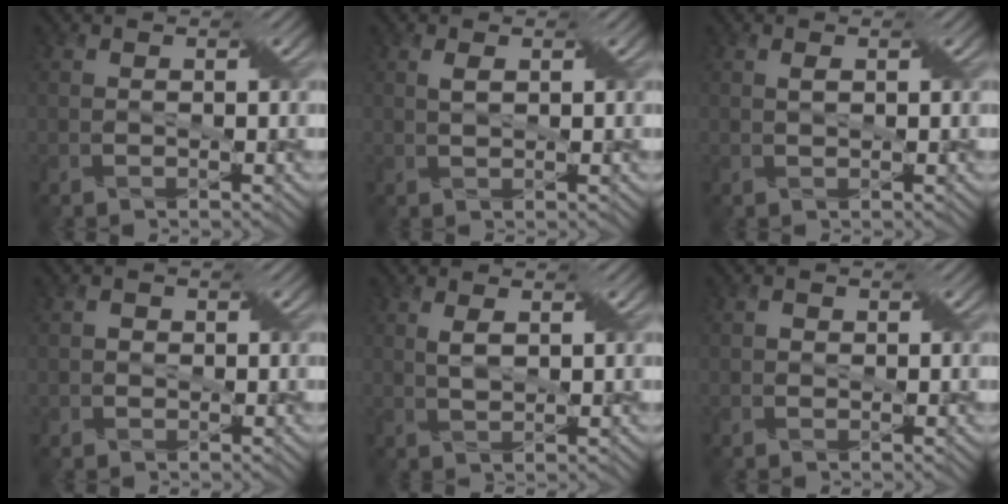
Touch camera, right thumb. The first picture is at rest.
{"total": 1.3, "force": [0.5, 0.5, 1.1], "torque": [-0.028, 0.003, 0.012]}
{"total": 0.8, "force": [0.4, 0.3, 0.7], "torque": [-0.017, 0.004, 0.007]}
{"total": 1.1, "force": [-0.1, 1.1, 0.1], "torque": [-0.002, 0.000, -0.002]}
{"total": 2.2, "force": [0.8, 0.8, 1.8], "torque": [-0.045, 0.003, 0.017]}
{"total": 0.6, "force": [0.0, 0.6, 0.2], "torque": [-0.004, 0.000, -0.003]}